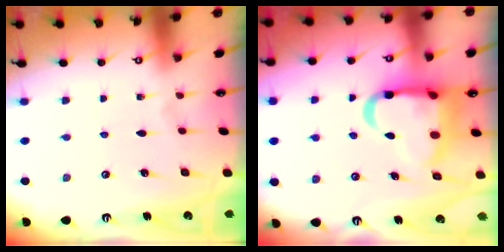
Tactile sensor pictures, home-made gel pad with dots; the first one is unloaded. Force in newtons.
{"total": 16.2, "press": 16.1, "slide": 1.9}